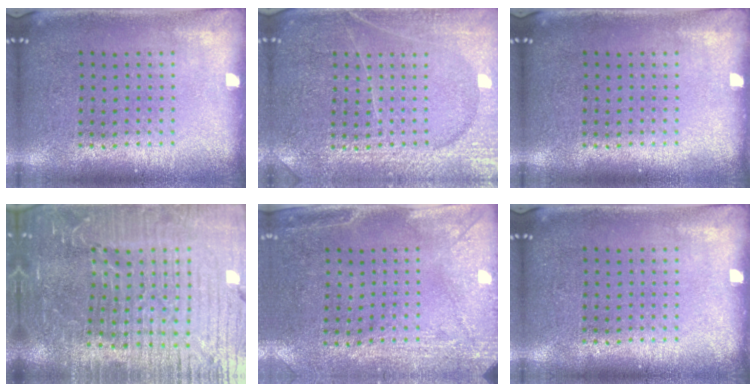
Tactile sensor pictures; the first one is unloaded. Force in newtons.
{"total": 3.8, "press": 3.7, "slide": 0.8}
{"total": 0.0}
{"total": 7.1, "press": 6.2, "slide": 3.5}
{"total": 2.9, "press": 2.3, "slide": 1.8}
{"total": 0.0}